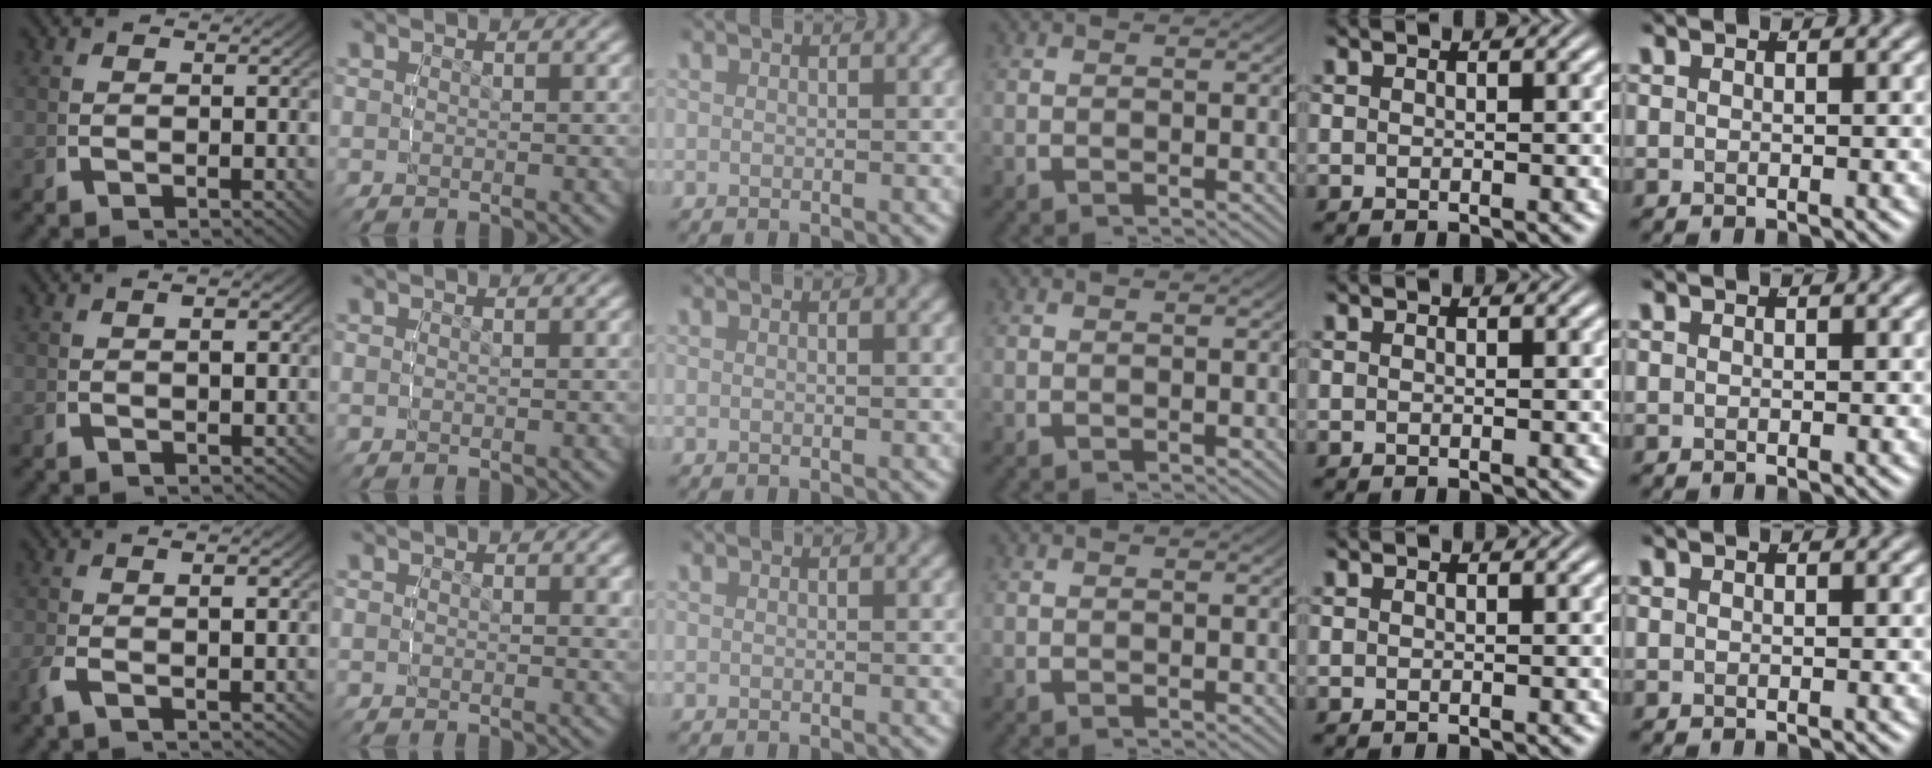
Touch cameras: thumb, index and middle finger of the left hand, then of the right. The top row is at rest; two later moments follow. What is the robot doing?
{"motion": "lift_and_place", "object": "sponge"}